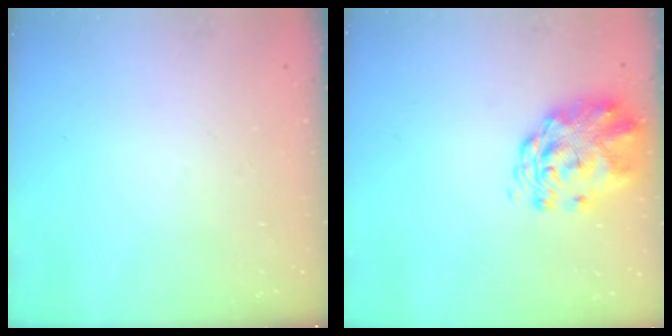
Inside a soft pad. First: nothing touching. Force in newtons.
{"total": 2.8, "press": 2.5, "slide": 1.1}